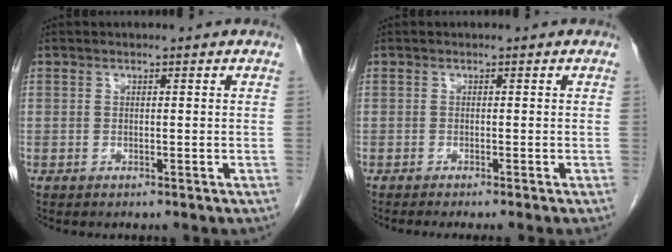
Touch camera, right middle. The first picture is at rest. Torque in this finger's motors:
{"motor_torque": [0.40, -0.26, 0.02, 0.03]}